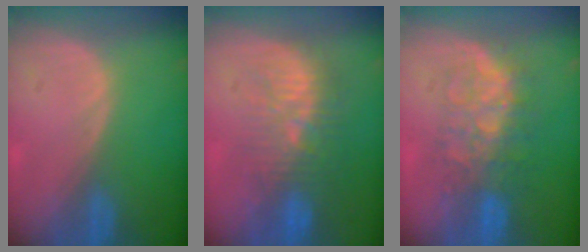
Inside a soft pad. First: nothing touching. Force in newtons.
{"total": 9.5, "press": 9.0, "slide": 2.8}
{"total": 7.9, "press": 7.7, "slide": 2.0}